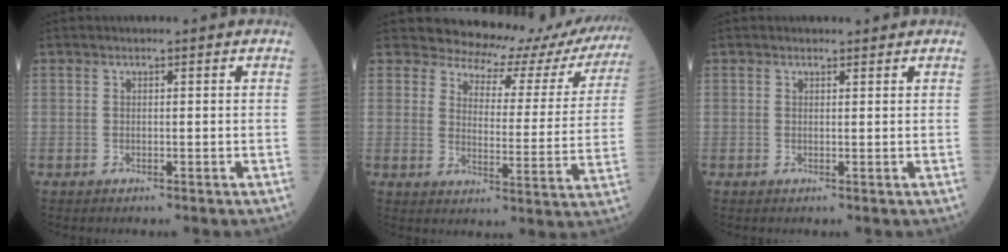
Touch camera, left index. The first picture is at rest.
{"total": 15.8, "force": [15.1, 4.2, 2.1], "torque": [-0.003, -0.063, 0.156]}
{"total": 1.1, "force": [1.0, 0.3, 0.0], "torque": [-0.010, 0.000, 0.014]}